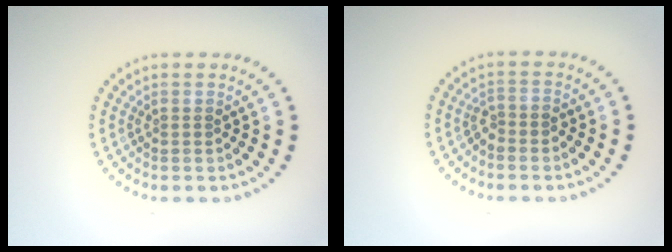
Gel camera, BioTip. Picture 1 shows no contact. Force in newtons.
{"total": 1.4, "press": 1.1, "slide": 0.8}